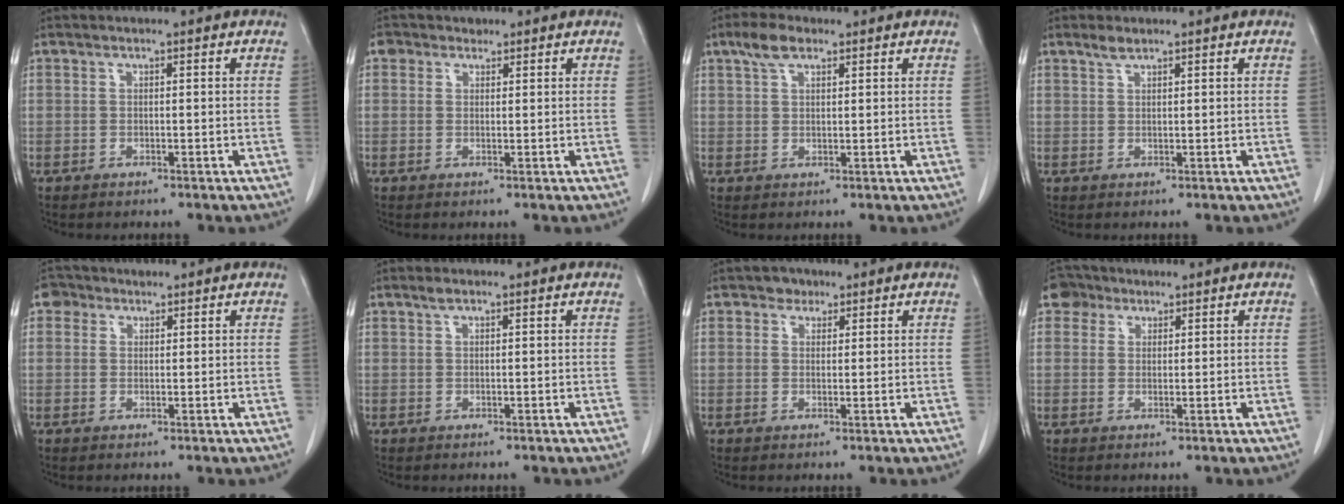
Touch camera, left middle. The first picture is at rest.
{"total": 2.0, "force": [1.2, 1.6, 0.2], "torque": [-0.001, 0.009, 0.014]}
{"total": 3.9, "force": [2.5, 1.6, 2.5], "torque": [-0.056, 0.012, 0.050]}
{"total": 1.4, "force": [1.2, 0.3, 0.6], "torque": [-0.017, 0.002, 0.026]}
{"total": 2.4, "force": [1.4, 1.9, 0.4], "torque": [-0.007, 0.010, 0.020]}
{"total": 0.8, "force": [0.6, 0.2, 0.5], "torque": [-0.014, 0.003, 0.013]}
{"total": 2.0, "force": [1.3, 1.5, 0.3], "torque": [-0.003, 0.001, 0.016]}
{"total": 3.1, "force": [2.0, 2.3, 0.2], "torque": [-0.004, 0.011, 0.033]}